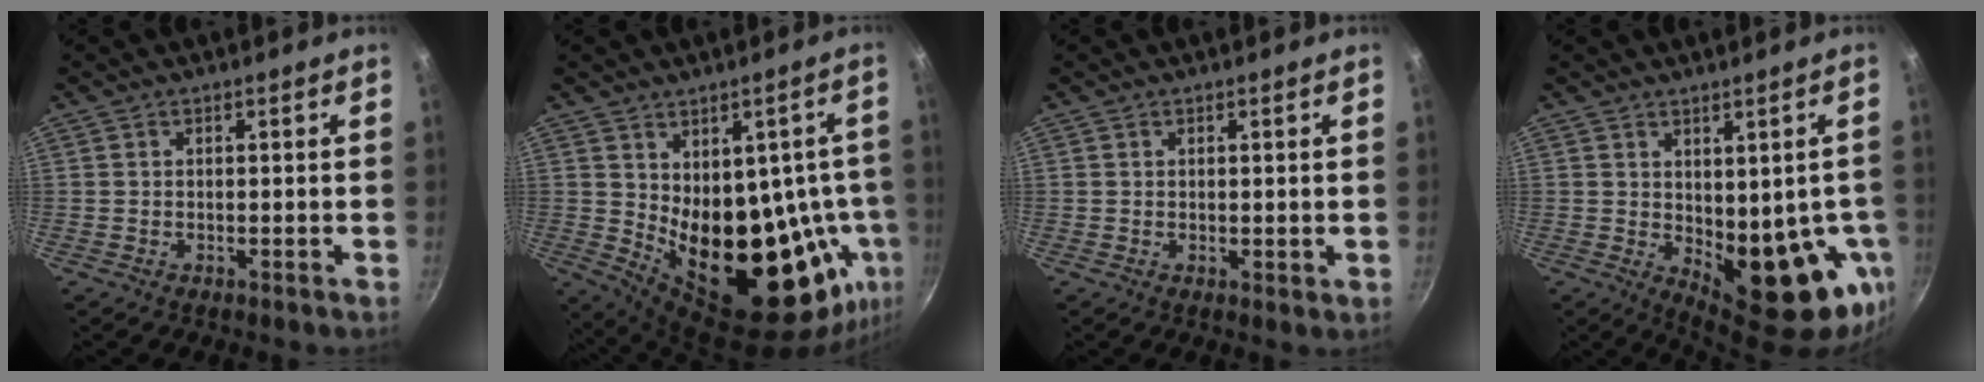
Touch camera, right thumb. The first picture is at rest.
{"total": 22.9, "force": [-1.7, 13.6, 18.4], "torque": [-0.187, -0.031, 0.010]}
{"total": 5.4, "force": [1.0, 2.6, 4.7], "torque": [-0.058, -0.016, 0.017]}
{"total": 14.7, "force": [-1.5, 7.1, 12.8], "torque": [-0.127, -0.022, -0.002]}